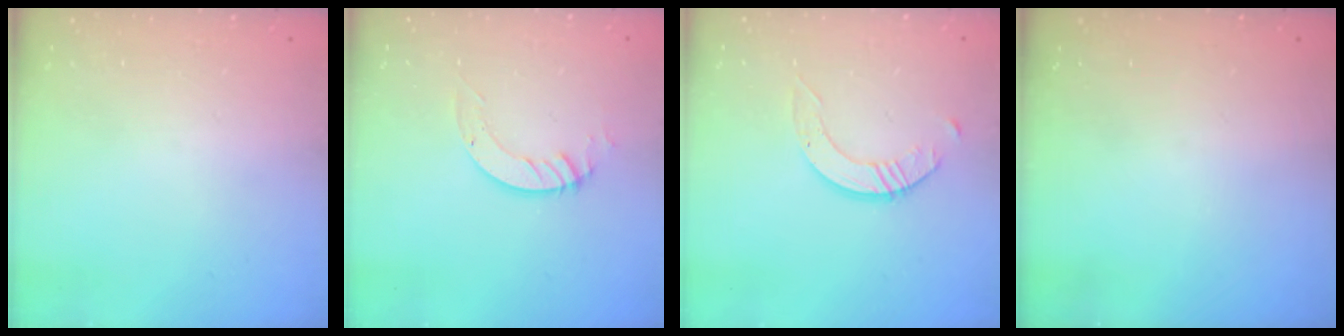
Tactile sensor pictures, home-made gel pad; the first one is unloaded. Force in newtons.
{"total": 3.8, "press": 3.8, "slide": 0.5}
{"total": 2.9, "press": 2.9, "slide": 0.2}
{"total": 0.0}